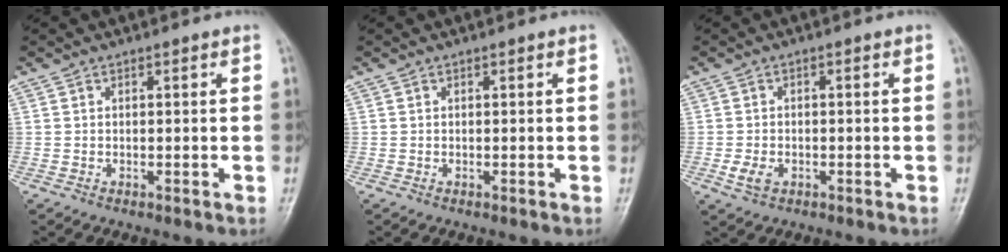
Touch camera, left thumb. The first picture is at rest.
{"total": 0.0}
{"total": 3.0, "force": [-1.1, 2.1, 1.8], "torque": [-0.035, -0.001, -0.019]}